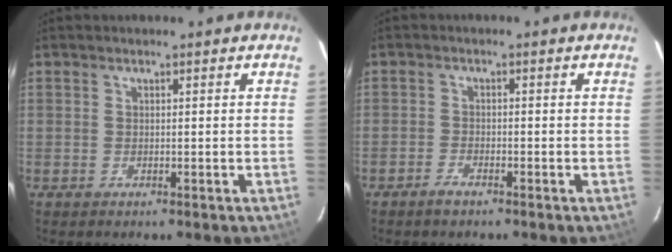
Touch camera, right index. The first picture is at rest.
{"total": 2.1, "force": [-1.8, 0.7, 0.9], "torque": [-0.027, 0.003, -0.035]}